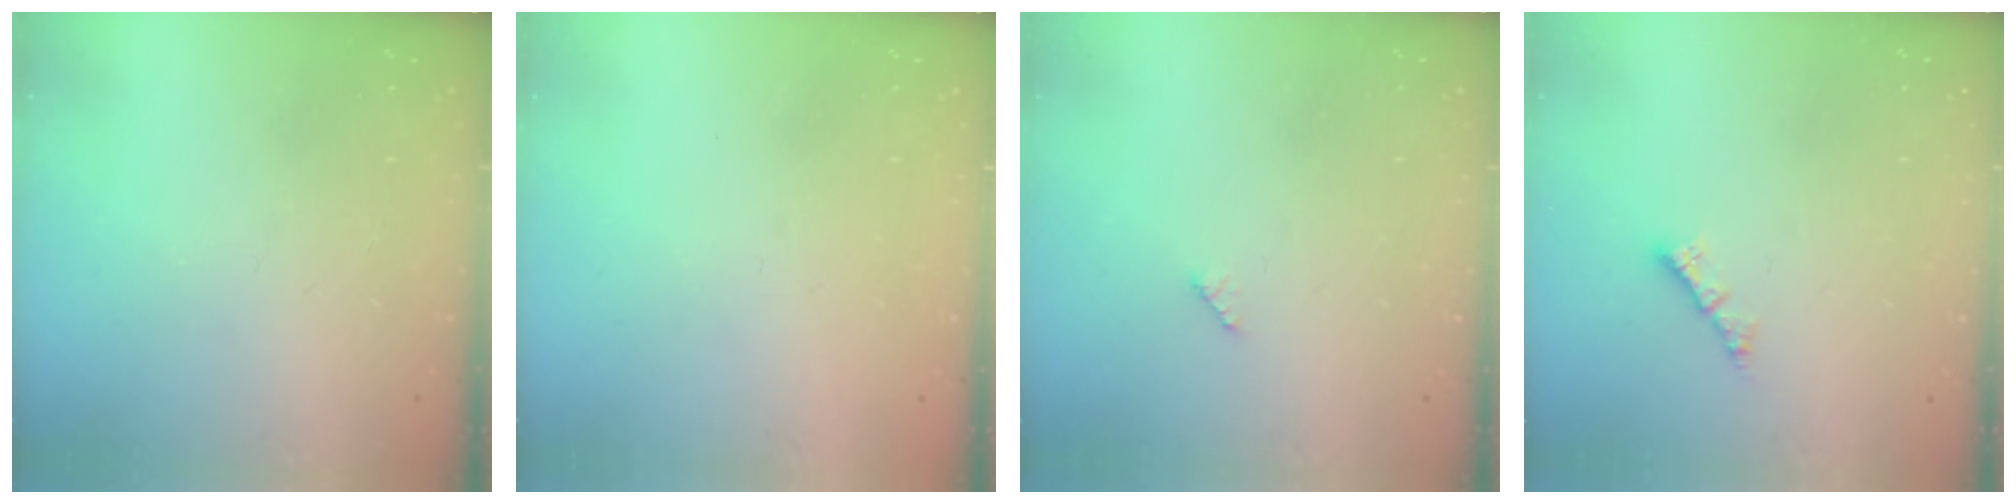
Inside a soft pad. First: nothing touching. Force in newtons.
{"total": 0.9, "press": 0.8, "slide": 0.3}
{"total": 2.9, "press": 2.9, "slide": 0.4}
{"total": 2.4, "press": 2.4, "slide": 0.2}